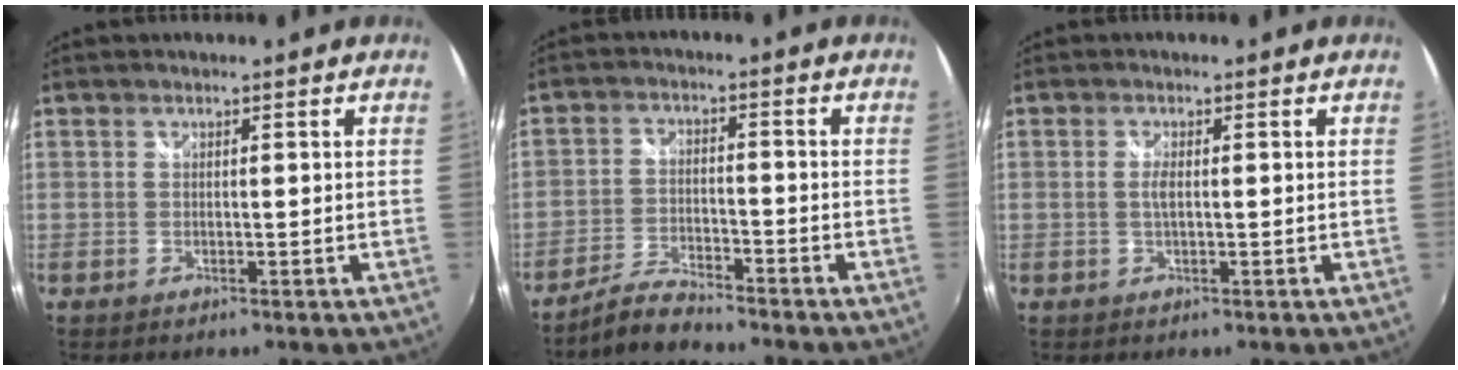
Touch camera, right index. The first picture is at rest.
{"total": 5.3, "force": [-5.0, 0.8, 1.7], "torque": [-0.048, 0.002, -0.098]}
{"total": 1.6, "force": [0.0, 0.4, 1.6], "torque": [-0.032, -0.001, -0.001]}